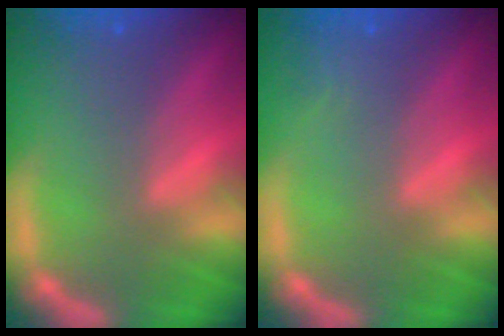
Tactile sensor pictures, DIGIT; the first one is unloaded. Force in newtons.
{"total": 0.9}